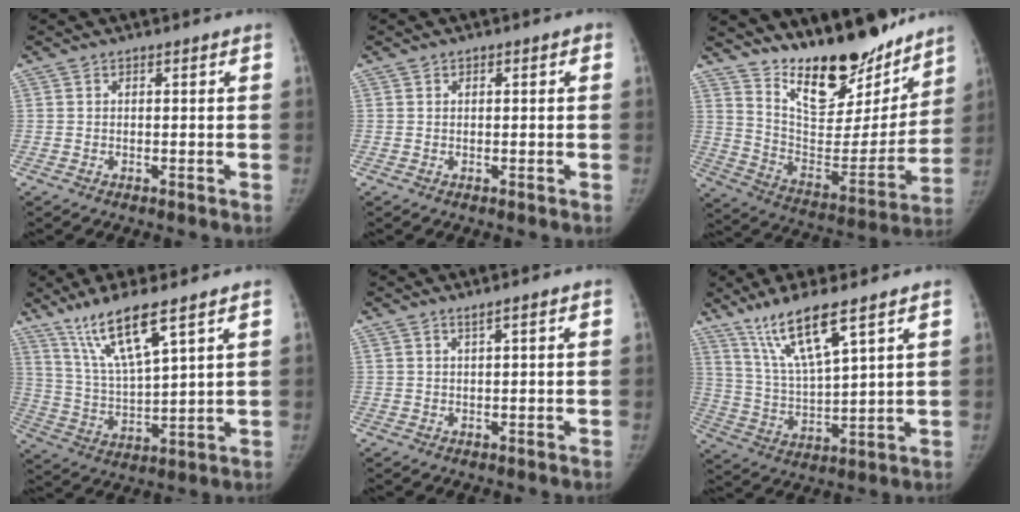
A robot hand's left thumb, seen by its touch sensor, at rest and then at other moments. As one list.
[{"total": 0.7, "force": [0.2, 0.7, 0.1], "torque": [0.009, 0.002, -0.002]}, {"total": 23.4, "force": [18.6, 8.6, 11.1], "torque": [-0.122, -0.124, 0.302]}, {"total": 13.6, "force": [8.8, 2.4, 10.0], "torque": [-0.193, -0.043, 0.188]}, {"total": 0.9, "force": [0.7, -0.2, 0.4], "torque": [-0.008, -0.005, 0.016]}, {"total": 11.8, "force": [7.9, 1.6, 8.6], "torque": [-0.171, -0.042, 0.168]}]